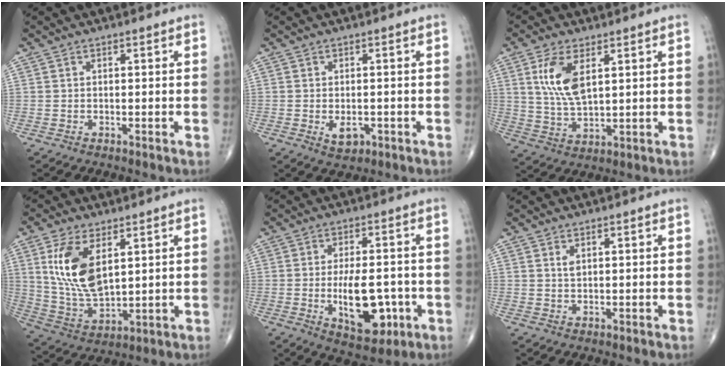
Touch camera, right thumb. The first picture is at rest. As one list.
[{"total": 3.3, "force": [-1.0, 2.1, 2.4], "torque": [-0.028, -0.001, -0.008]}, {"total": 9.1, "force": [3.2, 4.1, 7.4], "torque": [-0.145, -0.014, 0.066]}, {"total": 13.4, "force": [4.5, 6.6, 10.8], "torque": [-0.208, -0.021, 0.098]}, {"total": 12.2, "force": [-2.9, 6.0, 10.2], "torque": [-0.135, 0.003, -0.030]}, {"total": 1.3, "force": [0.6, 0.7, 0.9], "torque": [-0.014, 0.000, 0.012]}]